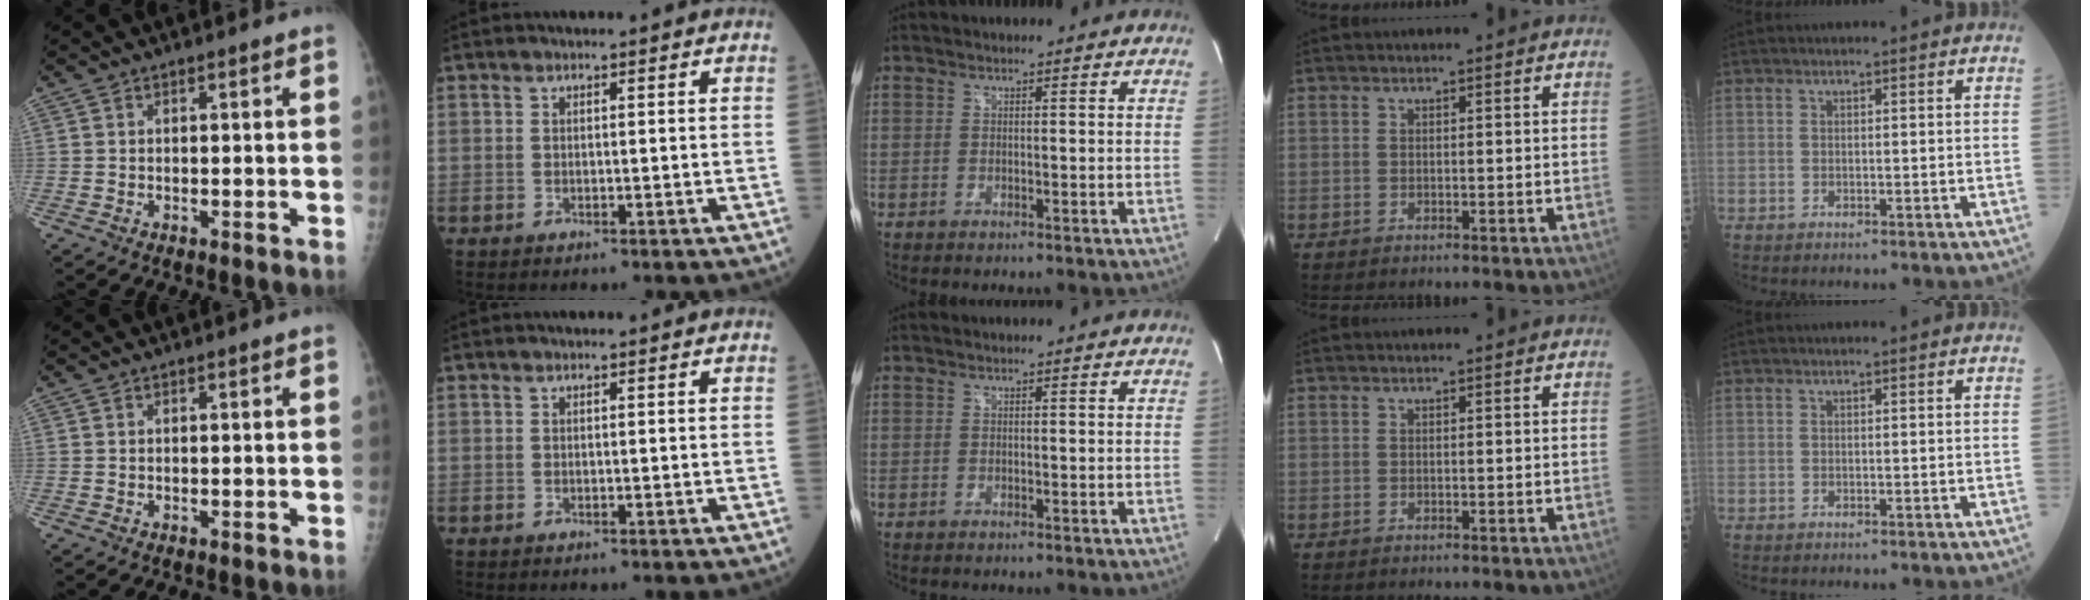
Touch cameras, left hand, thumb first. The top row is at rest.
{}